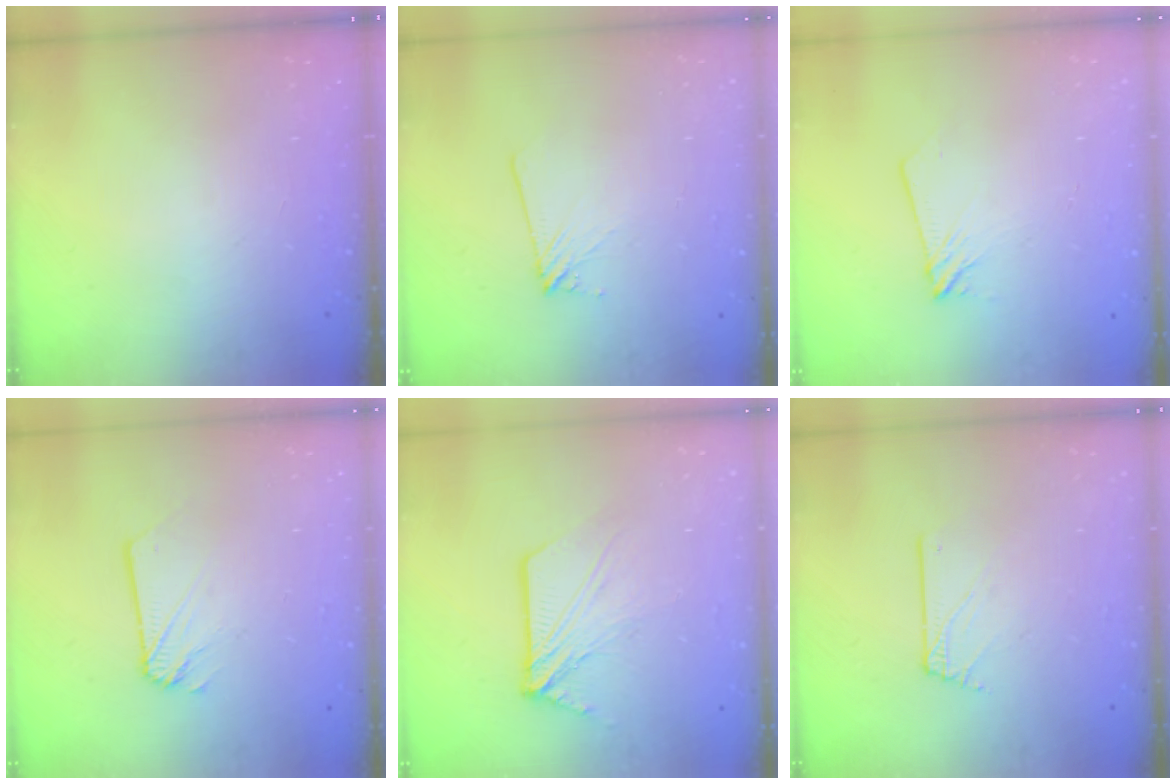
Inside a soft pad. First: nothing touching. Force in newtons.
{"total": 4.3, "press": 4.2, "slide": 0.6}
{"total": 4.6, "press": 4.6, "slide": 0.5}
{"total": 1.2, "press": 1.2, "slide": 0.1}
{"total": 10.0, "press": 10.0, "slide": 0.8}
{"total": 1.6, "press": 1.6, "slide": 0.2}